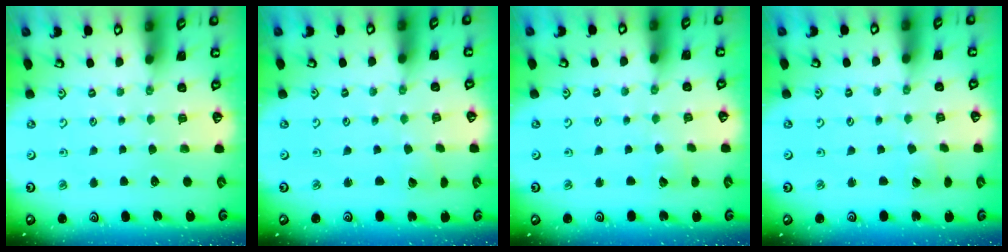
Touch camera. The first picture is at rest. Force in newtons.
{"total": 1.4, "press": 1.4, "slide": 0.0}
{"total": 2.7, "press": 2.7, "slide": 0.3}
{"total": 2.6, "press": 2.6, "slide": 0.4}